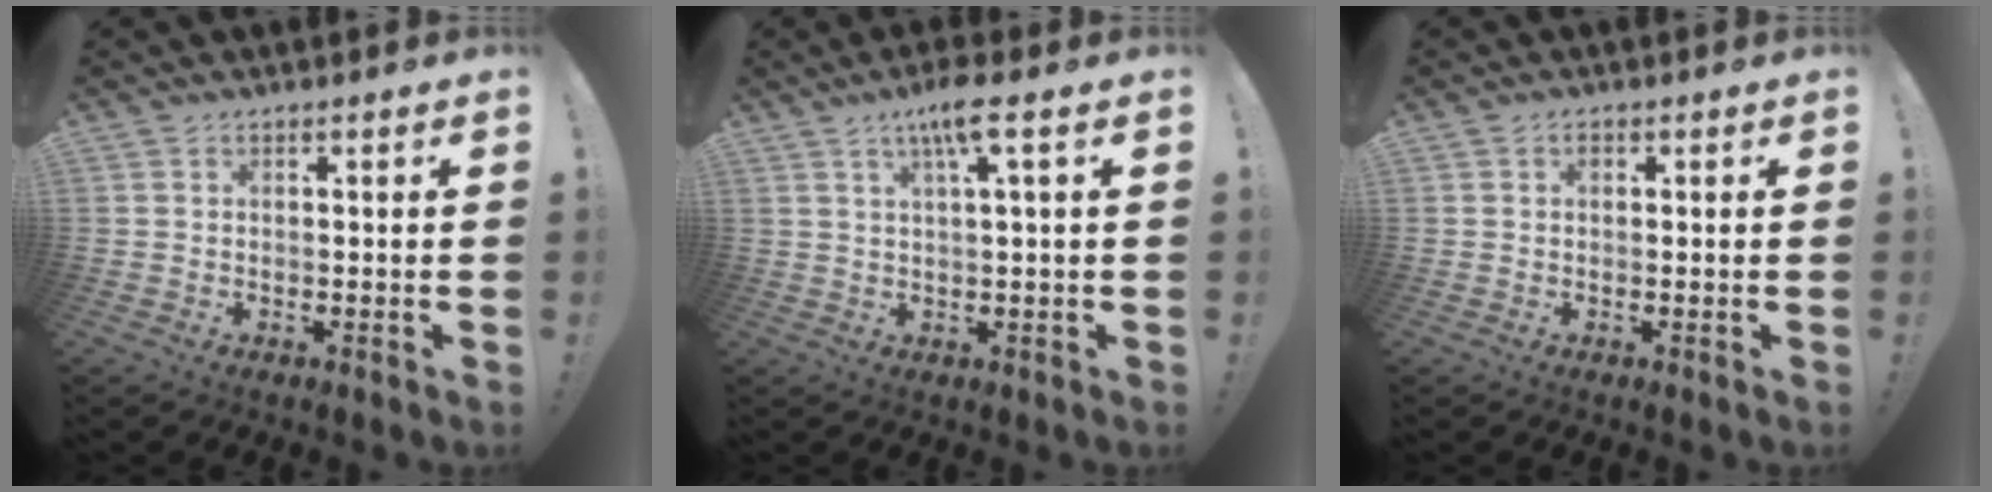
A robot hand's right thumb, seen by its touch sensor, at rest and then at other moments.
{"total": 7.1, "force": [3.2, 0.6, 6.3], "torque": [-0.111, -0.007, 0.049]}
{"total": 1.2, "force": [0.0, 0.8, 0.9], "torque": [-0.012, 0.003, -0.004]}